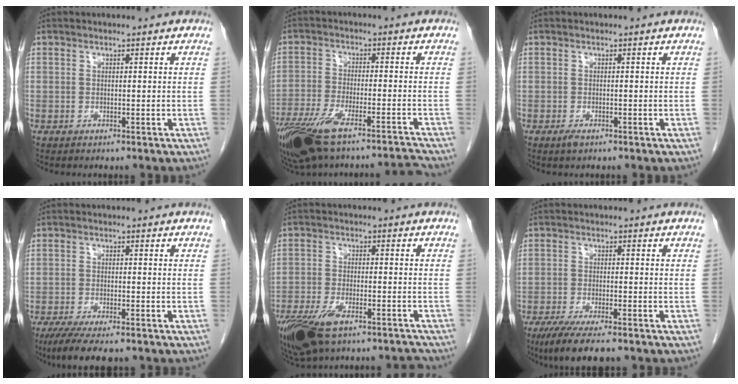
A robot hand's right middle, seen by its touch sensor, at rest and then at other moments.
{"total": 13.7, "force": [-11.1, 1.3, 7.8], "torque": [-0.151, -0.006, -0.192]}
{"total": 1.2, "force": [-0.7, 0.4, 0.9], "torque": [-0.018, -0.002, -0.010]}
{"total": 8.2, "force": [-6.5, 1.5, 4.8], "torque": [-0.077, -0.018, -0.103]}
{"total": 12.6, "force": [-9.4, 4.1, 7.4], "torque": [-0.147, -0.006, -0.160]}
{"total": 7.9, "force": [-6.0, 0.9, 5.1], "torque": [-0.083, -0.019, -0.096]}